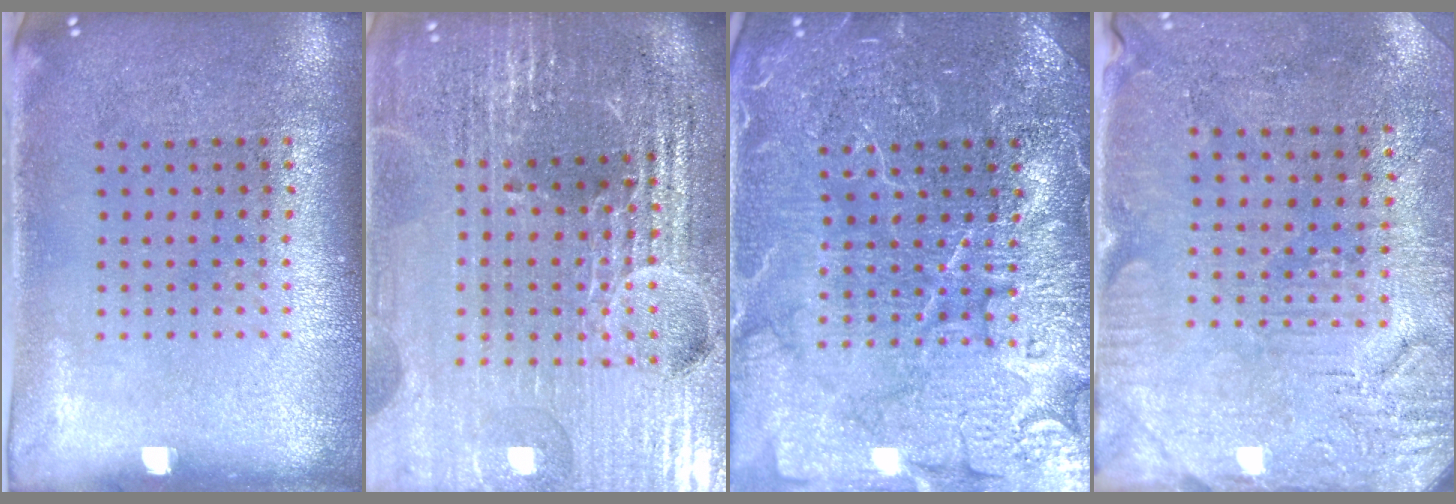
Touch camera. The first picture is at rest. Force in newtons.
{"total": 6.5, "press": 5.7, "slide": 3.1}
{"total": 7.2, "press": 7.1, "slide": 1.0}
{"total": 3.0, "press": 2.8, "slide": 0.9}